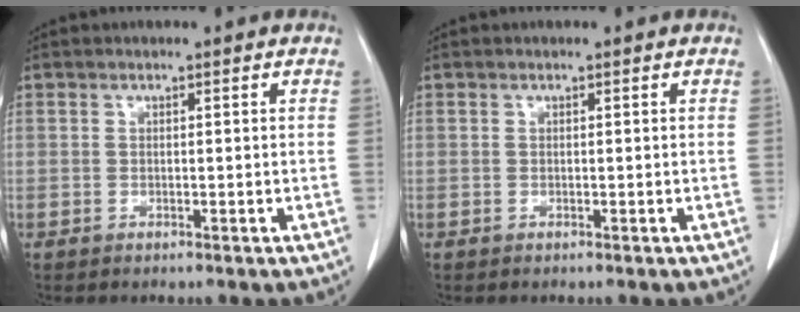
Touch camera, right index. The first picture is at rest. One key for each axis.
{"total": 0.0}